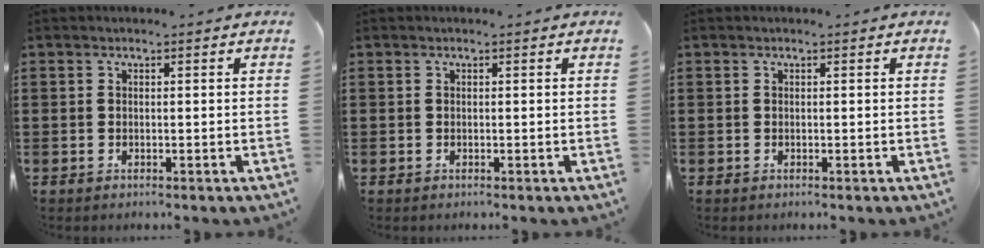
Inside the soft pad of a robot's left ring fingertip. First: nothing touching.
{"total": 0.0}
{"total": 0.0}